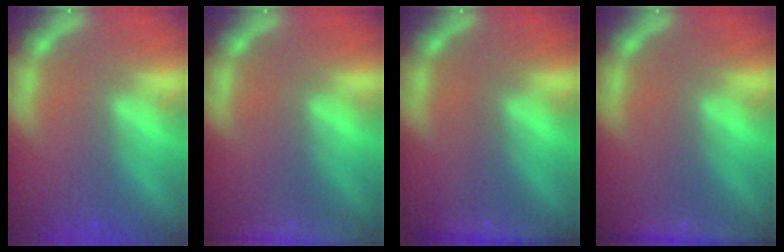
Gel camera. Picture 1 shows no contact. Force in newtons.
{"total": 7.5}
{"total": 2.4}
{"total": 4.5}